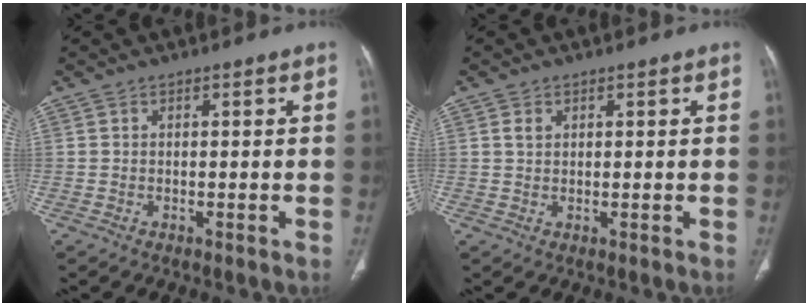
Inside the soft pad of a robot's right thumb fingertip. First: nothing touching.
{"total": 1.6, "force": [0.7, 1.2, 0.8], "torque": [-0.014, -0.001, 0.016]}